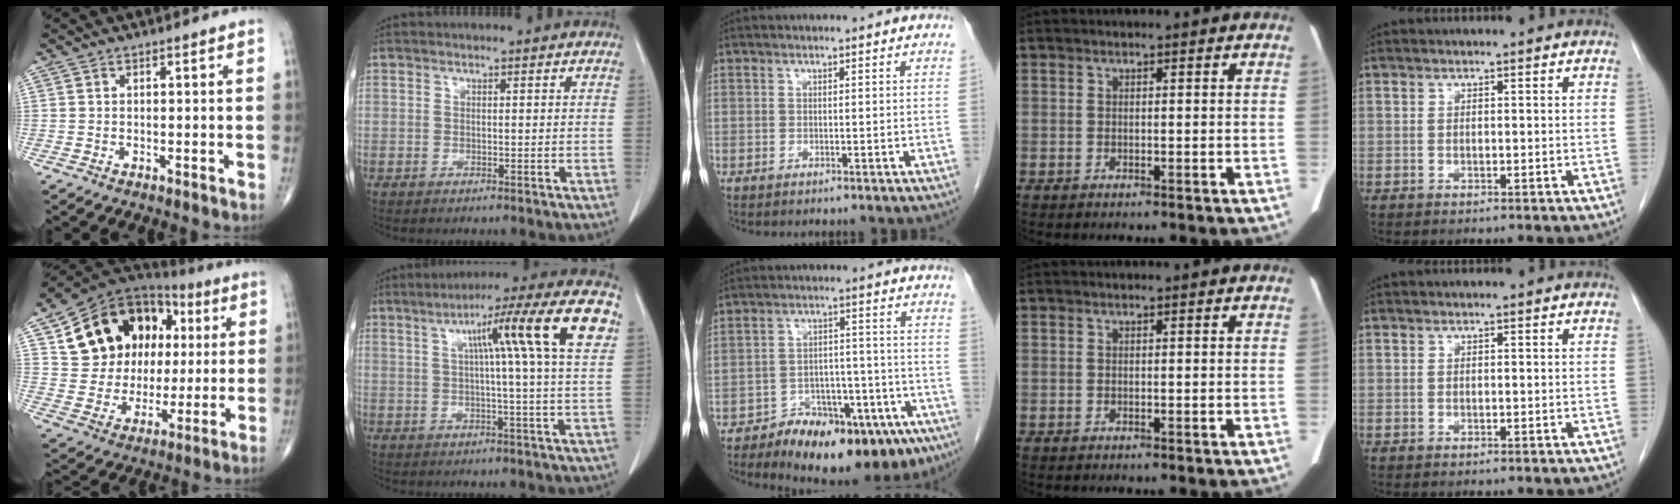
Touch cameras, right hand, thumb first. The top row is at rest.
{"thumb": {"total": 21.8, "force": [5.9, 16.8, 12.7], "torque": [-0.166, 0.030, 0.111]}, "index": {"total": 15.3, "force": [5.0, -1.3, 14.4], "torque": [-0.209, 0.026, 0.062]}, "middle": {"total": 18.1, "force": [-12.6, 7.3, 10.8], "torque": [-0.102, 0.035, -0.177]}}